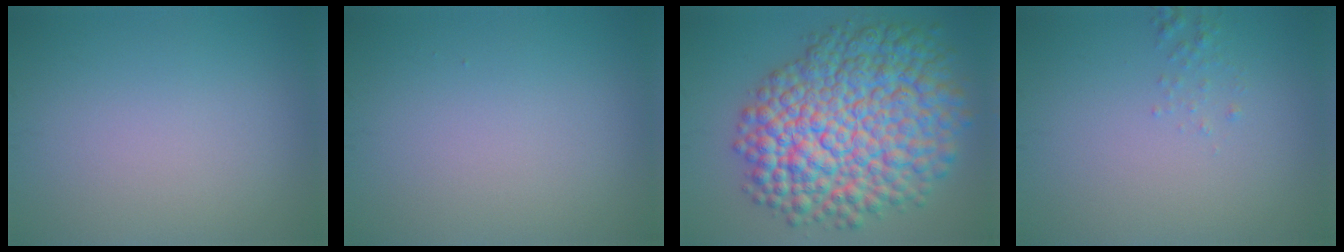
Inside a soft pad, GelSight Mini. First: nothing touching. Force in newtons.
{"total": 0.0}
{"total": 14.3, "press": 14.3, "slide": 0.4}
{"total": 0.8, "press": 0.8, "slide": 0.1}